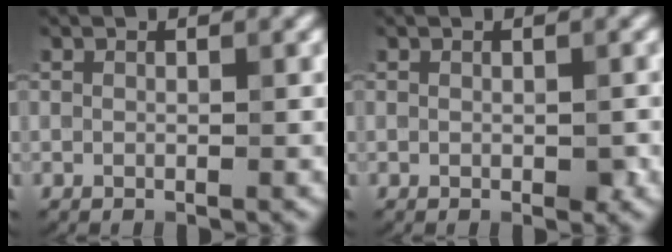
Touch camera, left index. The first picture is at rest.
{"total": 1.0, "force": [-0.2, 0.5, 0.9], "torque": [-0.011, -0.001, 0.000]}